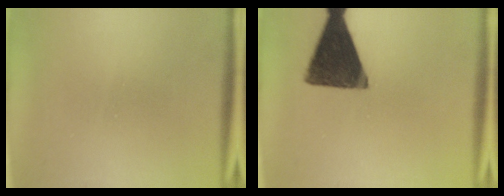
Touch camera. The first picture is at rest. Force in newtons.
{"total": 15.2}